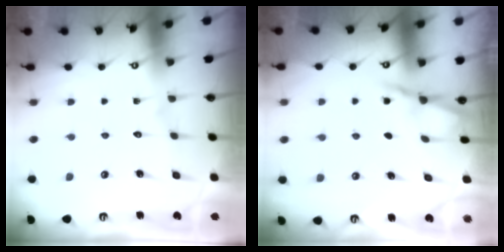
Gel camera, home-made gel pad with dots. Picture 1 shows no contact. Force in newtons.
{"total": 2.8, "press": 2.8, "slide": 0.5}